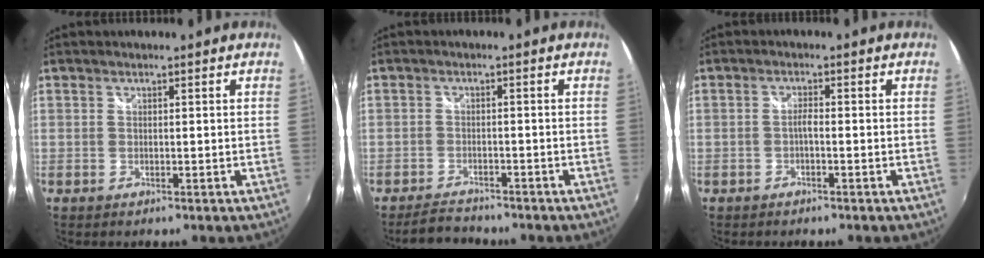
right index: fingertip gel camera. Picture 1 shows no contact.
{"total": 4.3, "force": [-3.9, 1.8, 0.5], "torque": [-0.029, 0.007, -0.066]}
{"total": 1.5, "force": [-0.7, 0.3, 1.3], "torque": [-0.025, 0.003, -0.014]}